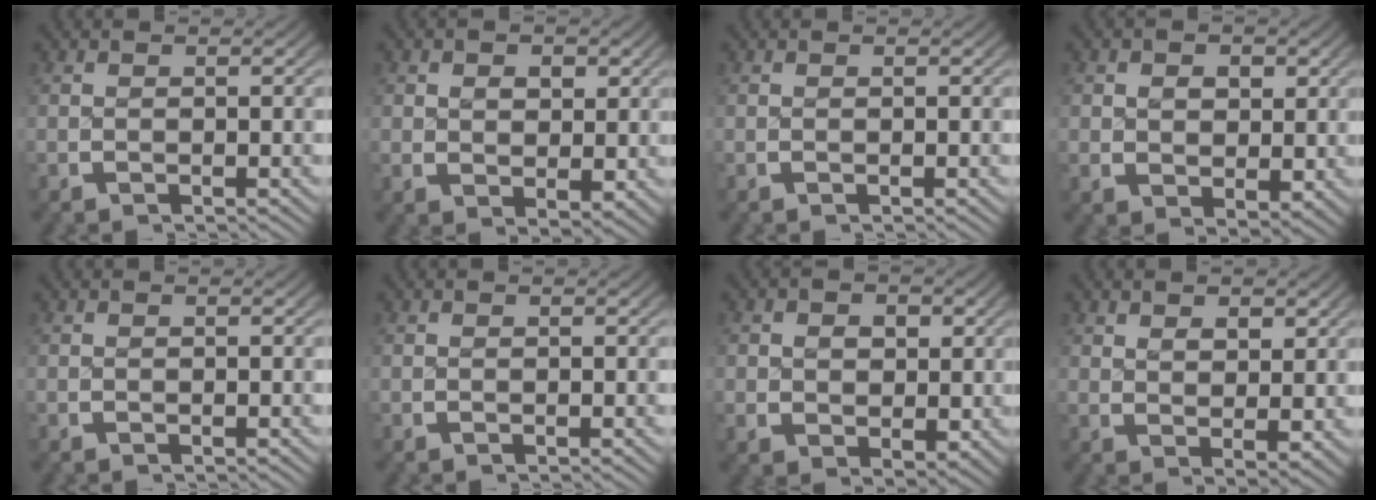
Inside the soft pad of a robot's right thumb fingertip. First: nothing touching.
{"total": 3.1, "force": [0.8, 2.3, 1.9], "torque": [-0.027, -0.015, 0.025]}
{"total": 0.0}
{"total": 3.7, "force": [0.7, 2.9, 2.2], "torque": [-0.032, -0.017, 0.024]}
{"total": 0.0}
{"total": 0.0}
{"total": 4.2, "force": [0.4, 3.3, 2.4], "torque": [-0.039, -0.017, 0.019]}
{"total": 2.7, "force": [1.5, 1.3, 1.8], "torque": [-0.024, -0.011, 0.034]}